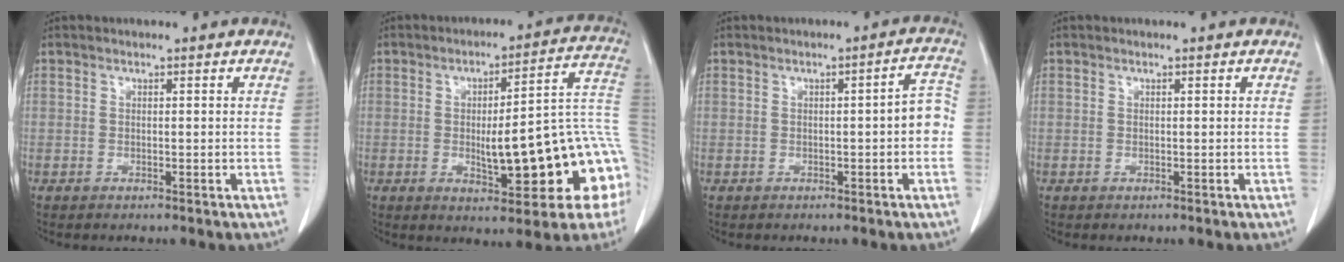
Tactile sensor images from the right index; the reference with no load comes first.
{"total": 18.9, "force": [-3.0, 3.9, 18.3], "torque": [-0.156, 0.035, -0.025]}
{"total": 4.1, "force": [-0.6, 0.8, 3.9], "torque": [-0.042, 0.015, -0.010]}
{"total": 0.0}